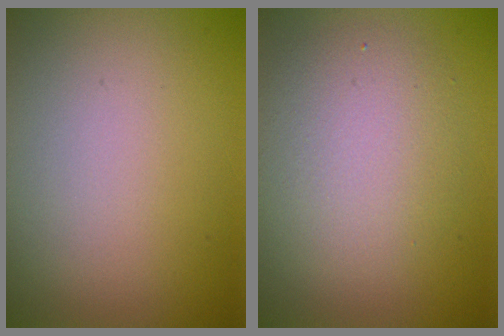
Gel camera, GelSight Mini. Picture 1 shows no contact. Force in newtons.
{"total": 4.4, "press": 4.4, "slide": 0.4}